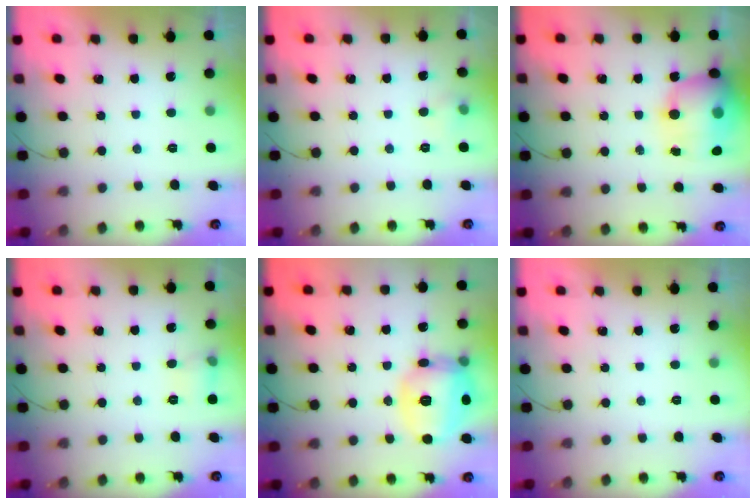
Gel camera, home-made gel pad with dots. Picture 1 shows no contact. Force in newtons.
{"total": 3.9, "press": 3.5, "slide": 1.6}
{"total": 16.7, "press": 16.2, "slide": 3.9}
{"total": 6.6, "press": 6.4, "slide": 1.6}
{"total": 17.7, "press": 17.6, "slide": 1.4}
{"total": 0.0}